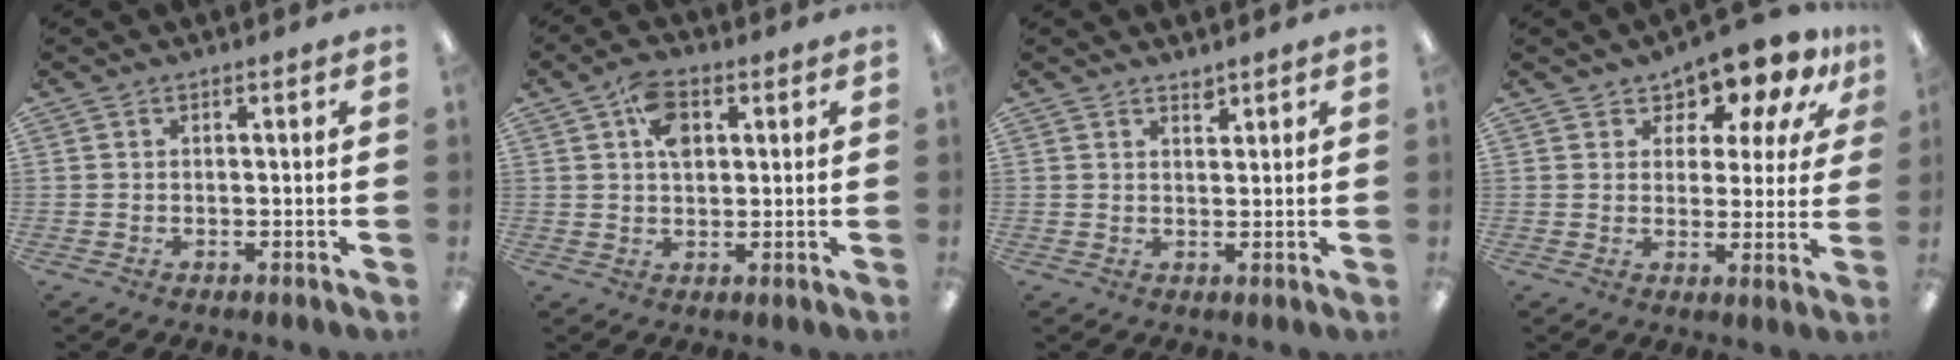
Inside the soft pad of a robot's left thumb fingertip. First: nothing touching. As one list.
[{"total": 7.6, "force": [2.6, 4.8, 5.2], "torque": [-0.083, 0.003, 0.045]}, {"total": 1.9, "force": [1.8, 0.5, 0.3], "torque": [0.000, -0.010, 0.032]}, {"total": 9.9, "force": [8.4, 4.2, 3.1], "torque": [-0.064, -0.065, 0.152]}]